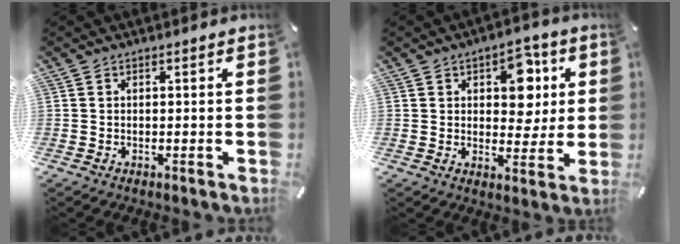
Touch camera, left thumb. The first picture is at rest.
{"total": 9.5, "force": [3.2, 6.4, 6.2], "torque": [-0.072, -0.004, 0.049]}